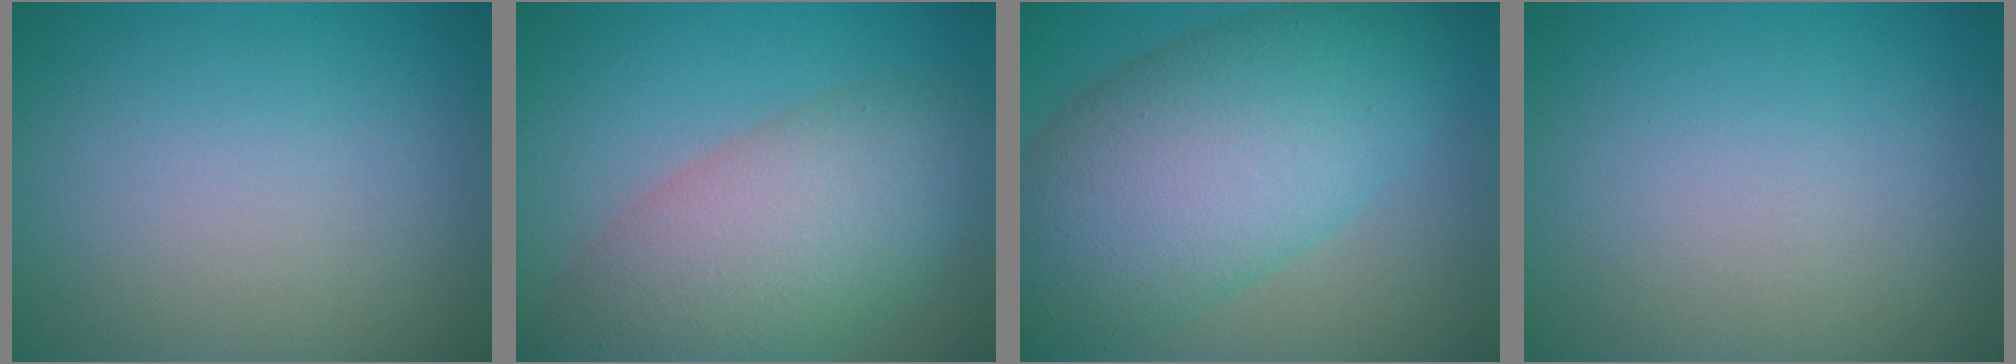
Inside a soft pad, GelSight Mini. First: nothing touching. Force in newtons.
{"total": 8.9, "press": 8.8, "slide": 0.7}
{"total": 11.8, "press": 11.8, "slide": 0.6}
{"total": 0.0}